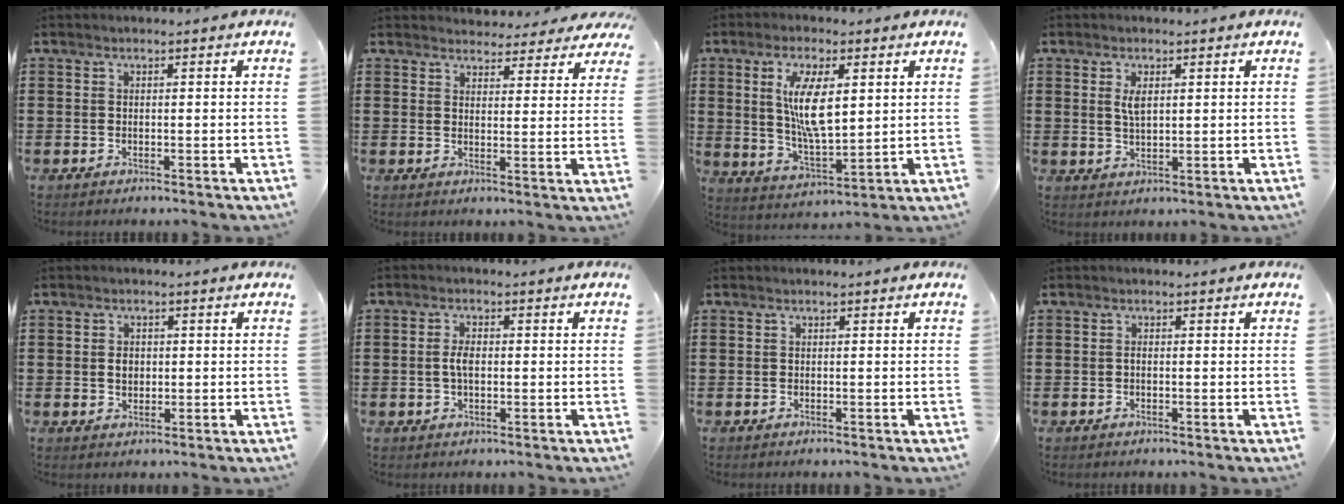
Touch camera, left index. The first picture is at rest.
{"total": 3.8, "force": [3.7, 0.9, 0.2], "torque": [-0.011, -0.015, 0.066]}
{"total": 9.4, "force": [2.8, 3.6, 8.3], "torque": [-0.164, 0.004, 0.045]}
{"total": 2.7, "force": [1.0, 1.0, 2.3], "torque": [-0.050, 0.004, 0.018]}
{"total": 2.1, "force": [0.2, 1.6, 1.3], "torque": [-0.030, 0.008, 0.003]}
{"total": 2.8, "force": [0.0, 1.3, 2.4], "torque": [-0.057, 0.002, -0.004]}
{"total": 0.0}
{"total": 0.6, "force": [-0.2, 0.3, 0.4], "torque": [-0.012, -0.004, -0.003]}